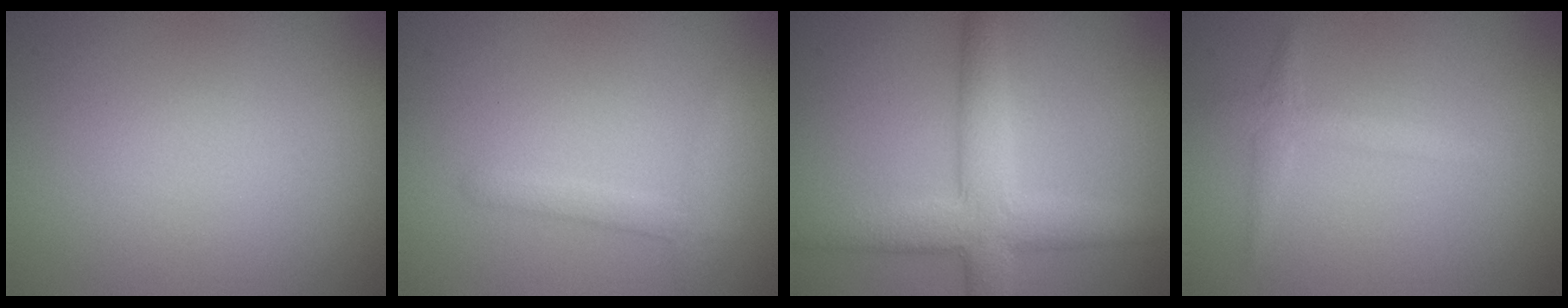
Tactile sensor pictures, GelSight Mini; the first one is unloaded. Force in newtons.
{"total": 1.7, "press": 1.7, "slide": 0.1}
{"total": 5.6, "press": 5.6, "slide": 0.3}
{"total": 1.8, "press": 1.7, "slide": 0.1}